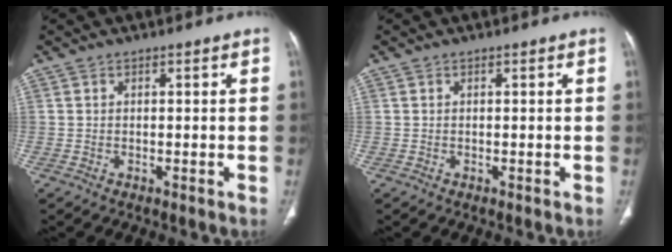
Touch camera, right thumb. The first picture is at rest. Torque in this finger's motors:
{"motor_torque": [0.11, 0.11, -0.04, 0.02, 0.00]}